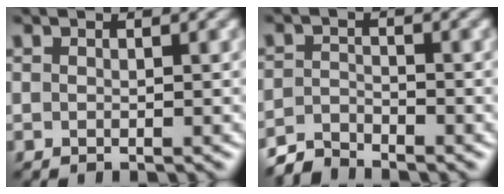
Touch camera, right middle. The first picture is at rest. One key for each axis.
{"total": 2.4, "fx": -2.4, "fy": 0.2, "fz": 0.0, "tx": -0.006, "ty": 0.005, "tz": -0.055}